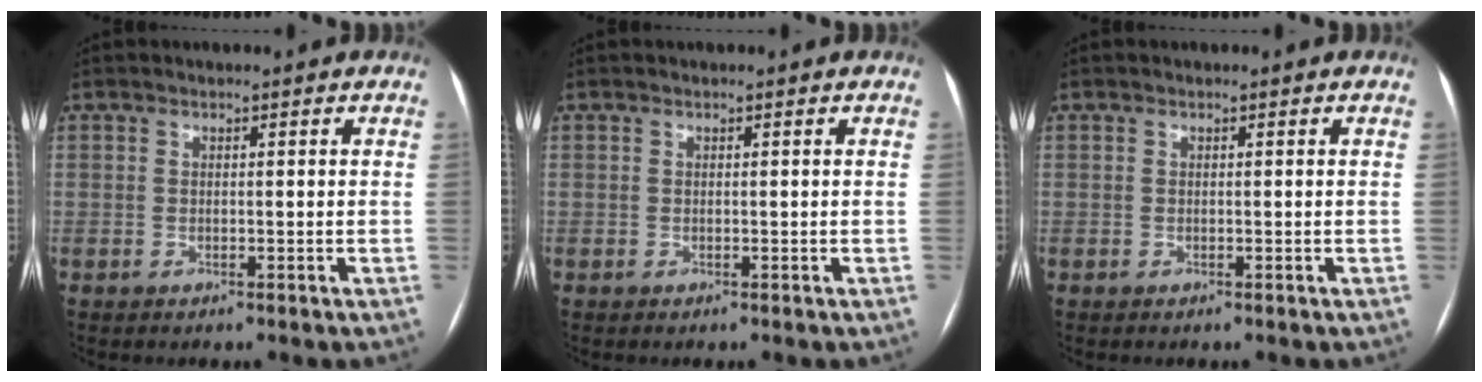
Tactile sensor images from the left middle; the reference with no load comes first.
{"total": 0.0}
{"total": 0.0}